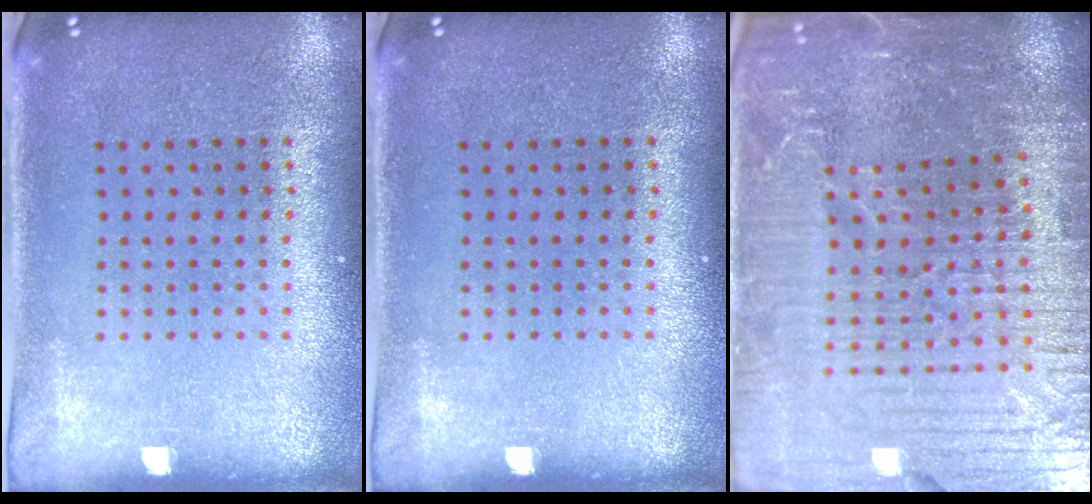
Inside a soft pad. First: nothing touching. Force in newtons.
{"total": 0.0}
{"total": 5.7, "press": 5.2, "slide": 2.3}